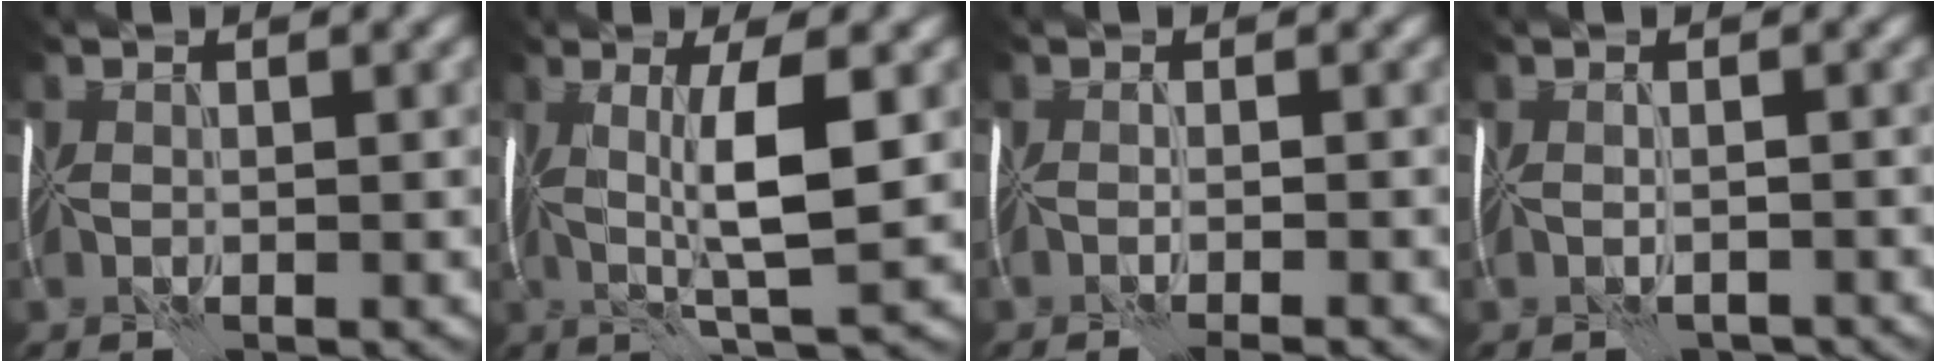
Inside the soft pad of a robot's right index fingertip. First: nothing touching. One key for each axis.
{"total": 6.2, "fx": 0.5, "fy": 0.9, "fz": 6.1, "tx": -0.114, "ty": 0.001, "tz": 0.013}
{"total": 2.0, "fx": -1.4, "fy": 0.3, "fz": 1.4, "tx": -0.007, "ty": -0.001, "tz": -0.018}
{"total": 1.7, "fx": -1.3, "fy": 0.5, "fz": 0.9, "tx": -0.017, "ty": -0.010, "tz": -0.013}